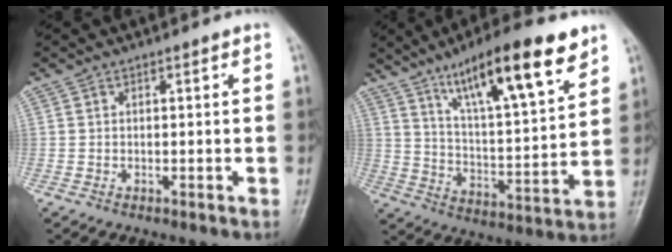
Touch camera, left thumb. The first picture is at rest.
{"total": 19.6, "force": [12.1, 4.4, 14.7], "torque": [-0.213, -0.050, 0.204]}